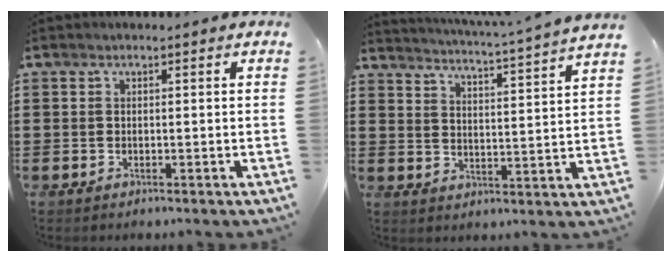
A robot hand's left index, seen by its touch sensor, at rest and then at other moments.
{"total": 3.8, "force": [3.5, -1.1, 1.2], "torque": [-0.043, -0.036, 0.051]}